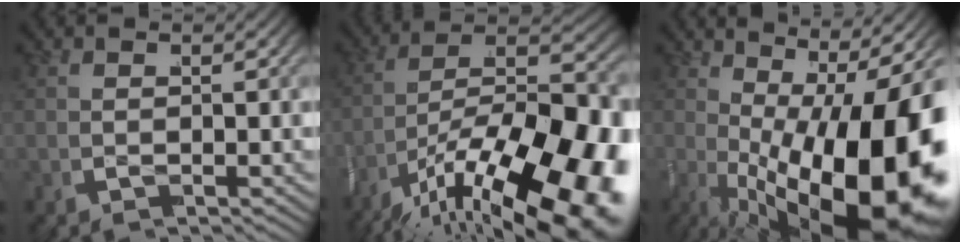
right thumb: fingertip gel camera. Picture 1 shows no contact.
{"total": 19.9, "force": [-4.3, 12.3, 15.1], "torque": [-0.267, -0.064, -0.038]}
{"total": 19.3, "force": [-3.1, 11.1, 15.5], "torque": [-0.264, -0.058, -0.012]}